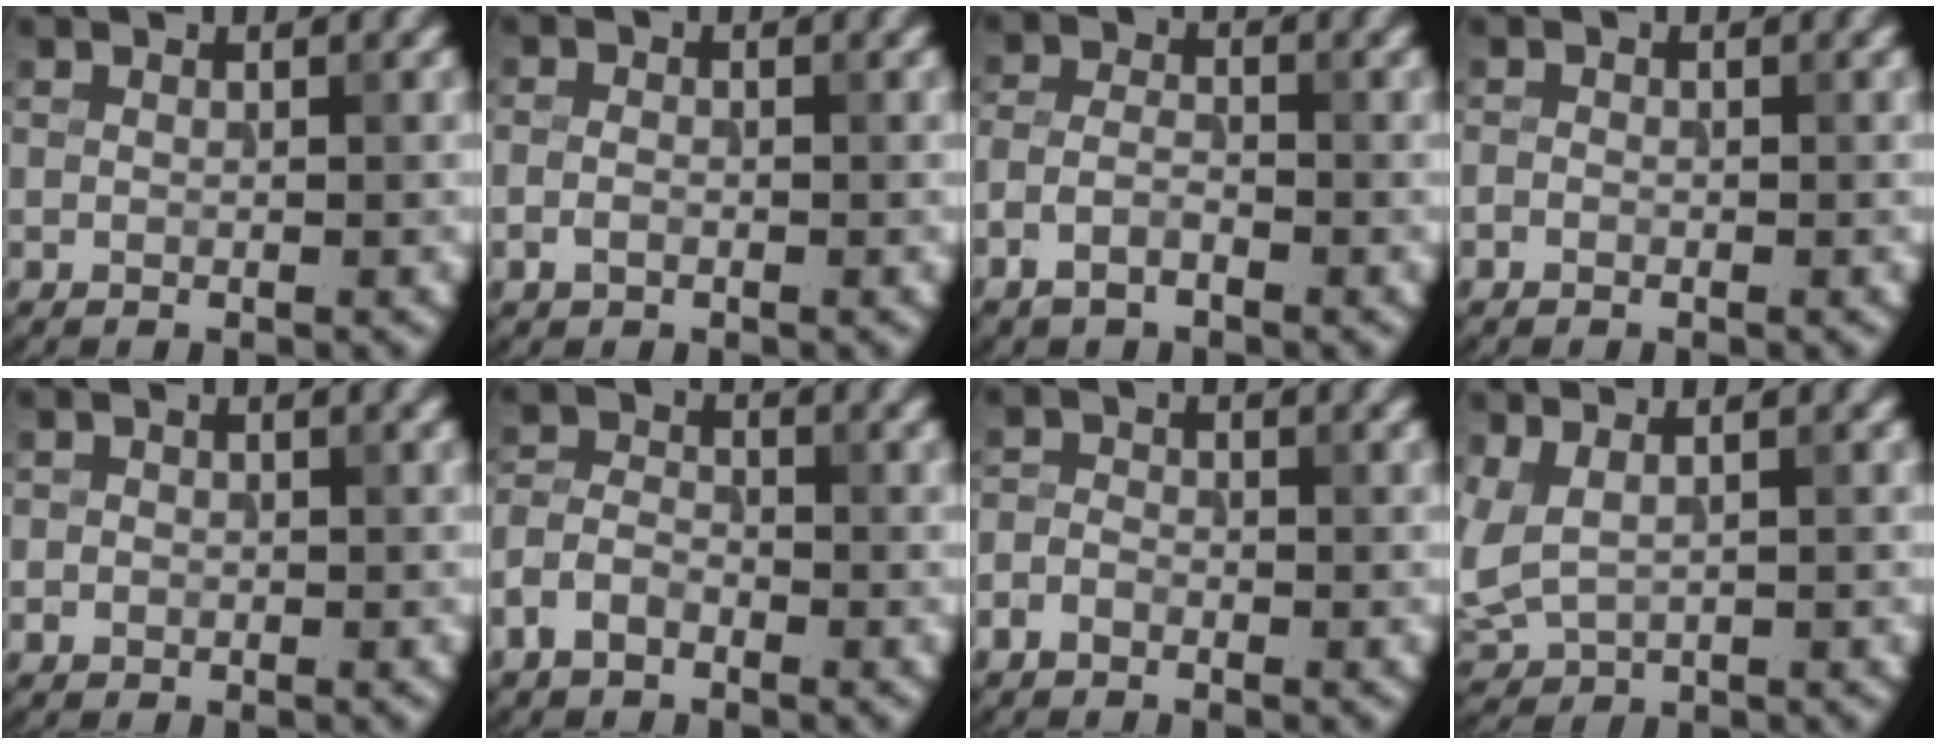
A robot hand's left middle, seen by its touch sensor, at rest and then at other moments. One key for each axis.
{"total": 1.4, "fx": -0.6, "fy": 1.0, "fz": 0.8, "tx": -0.016, "ty": 0.001, "tz": -0.015}
{"total": 2.6, "fx": -1.6, "fy": 1.3, "fz": 1.6, "tx": -0.034, "ty": 0.003, "tz": -0.040}
{"total": 0.6, "fx": -0.4, "fy": 0.4, "fz": 0.2, "tx": -0.002, "ty": -0.002, "tz": -0.009}
{"total": 0.8, "fx": -0.1, "fy": 0.8, "fz": 0.0, "tx": 0.008, "ty": -0.004, "tz": -0.003}
{"total": 3.1, "fx": -1.9, "fy": 1.9, "fz": 1.5, "tx": -0.030, "ty": 0.004, "tz": -0.049}
{"total": 1.6, "fx": -1.1, "fy": 1.0, "fz": 0.5, "tx": -0.006, "ty": 0.004, "tz": -0.027}
{"total": 2.9, "fx": 1.5, "fy": 1.4, "fz": 2.1, "tx": -0.055, "ty": 0.002, "tz": 0.038}